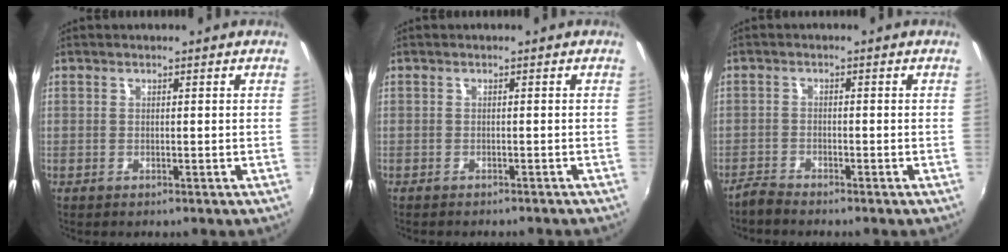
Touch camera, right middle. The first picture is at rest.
{"total": 2.9, "force": [-2.6, 0.6, 1.1], "torque": [-0.026, -0.012, -0.037]}
{"total": 2.4, "force": [-2.4, 0.1, 0.3], "torque": [-0.016, -0.006, -0.052]}